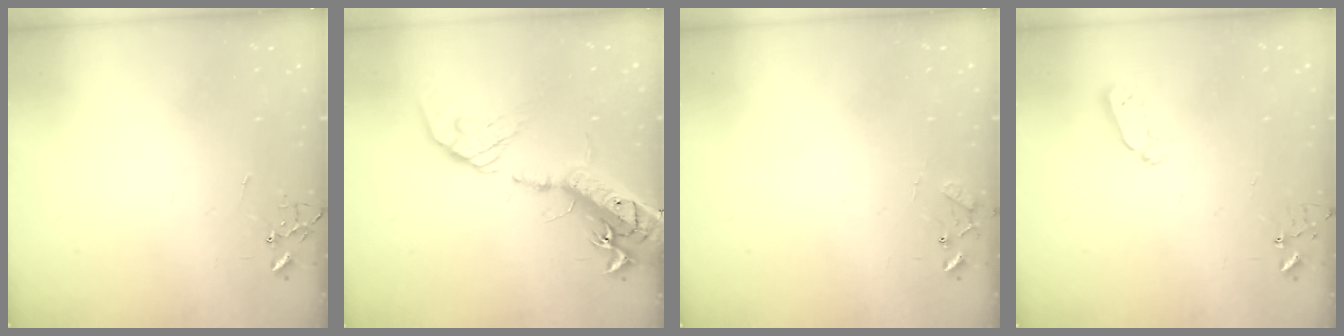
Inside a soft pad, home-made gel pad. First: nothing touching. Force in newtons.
{"total": 21.1, "press": 20.7, "slide": 4.1}
{"total": 8.4, "press": 8.4, "slide": 0.7}
{"total": 4.7, "press": 4.6, "slide": 0.9}